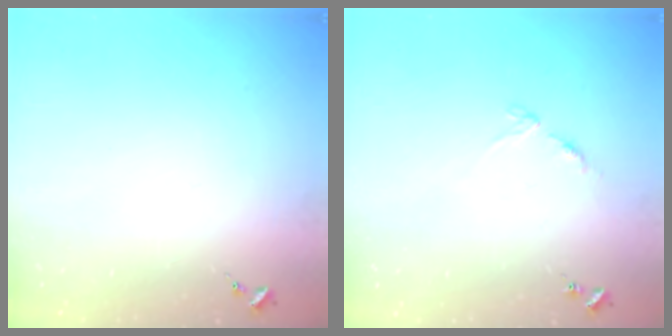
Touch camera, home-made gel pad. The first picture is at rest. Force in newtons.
{"total": 7.8, "press": 7.8, "slide": 0.6}